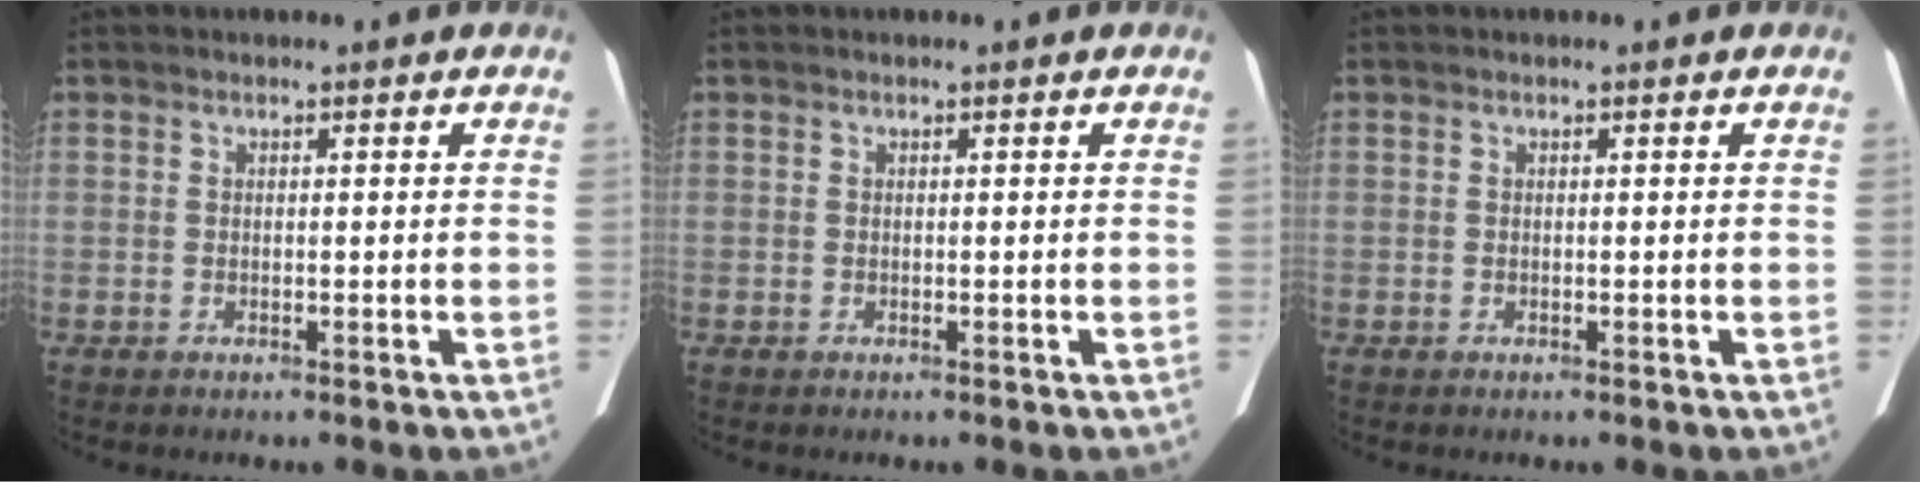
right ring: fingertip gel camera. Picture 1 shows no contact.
{"total": 0.0}
{"total": 0.0}